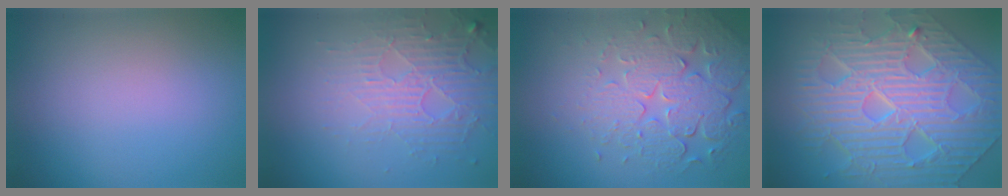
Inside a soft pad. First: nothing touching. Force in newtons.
{"total": 5.2, "press": 3.3, "slide": 4.0}
{"total": 6.8, "press": 5.1, "slide": 4.5}
{"total": 10.1, "press": 7.6, "slide": 6.6}